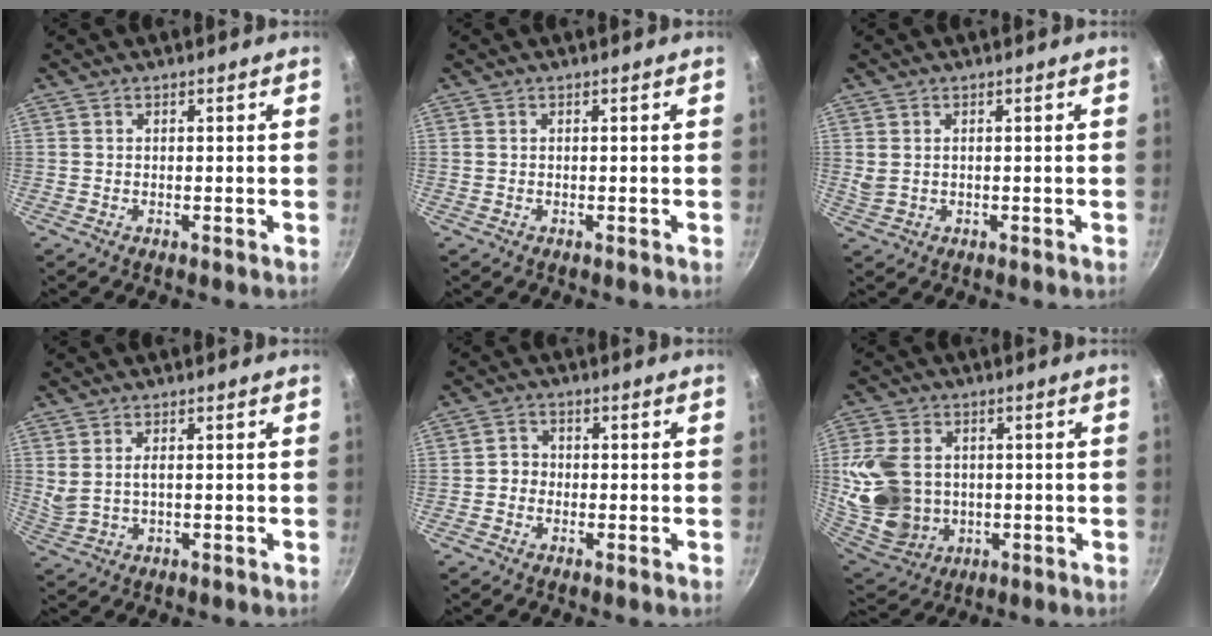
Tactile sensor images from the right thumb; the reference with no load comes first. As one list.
[{"total": 0.0}, {"total": 2.3, "force": [0.5, 1.5, 1.6], "torque": [-0.032, -0.001, 0.016]}, {"total": 3.6, "force": [0.5, 1.6, 3.1], "torque": [-0.059, -0.007, 0.022]}, {"total": 2.6, "force": [-0.7, 2.4, 0.8], "torque": [0.006, 0.011, -0.020]}, {"total": 16.4, "force": [0.8, 12.6, 10.4], "torque": [-0.209, -0.008, 0.034]}]